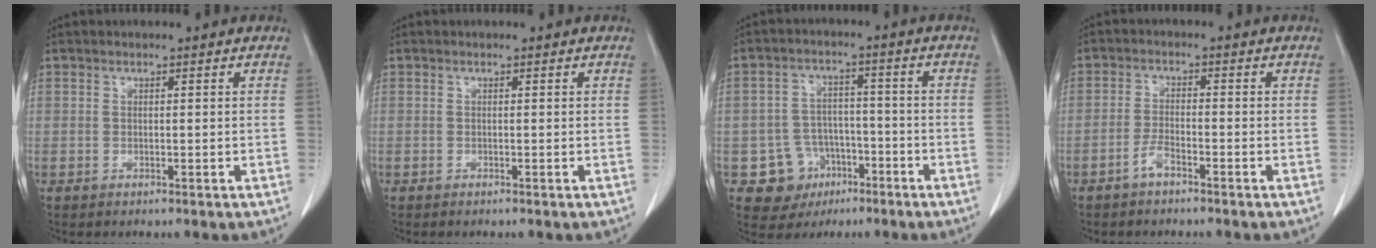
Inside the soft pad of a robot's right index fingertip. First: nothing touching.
{"total": 0.0}
{"total": 8.0, "force": [-3.4, 7.2, 1.2], "torque": [-0.014, 0.013, -0.040]}
{"total": 2.5, "force": [-1.8, 0.6, 1.6], "torque": [-0.030, 0.004, -0.036]}